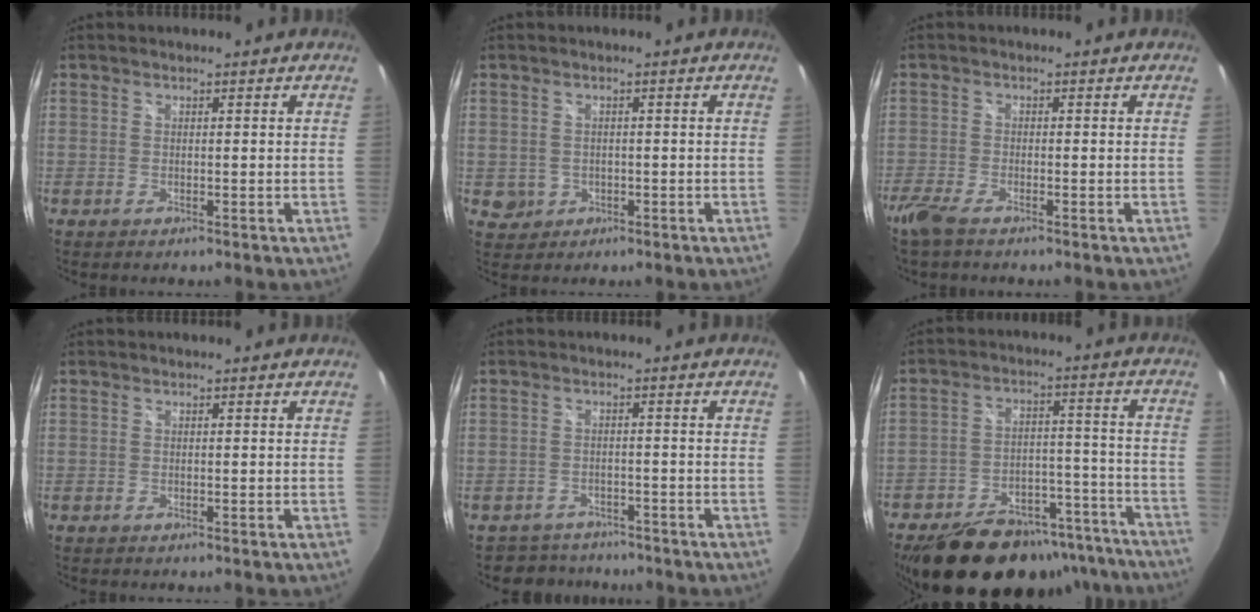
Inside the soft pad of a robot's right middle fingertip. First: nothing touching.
{"total": 2.8, "force": [-0.4, 2.7, 0.7], "torque": [-0.018, 0.001, 0.002]}
{"total": 4.2, "force": [-3.3, 0.7, 2.5], "torque": [-0.070, -0.014, -0.067]}
{"total": 0.0}
{"total": 5.1, "force": [-4.4, 2.7, -0.1], "torque": [-0.010, 0.009, -0.070]}
{"total": 26.8, "force": [-20.9, 12.1, 11.8], "torque": [-0.224, 0.022, -0.268]}